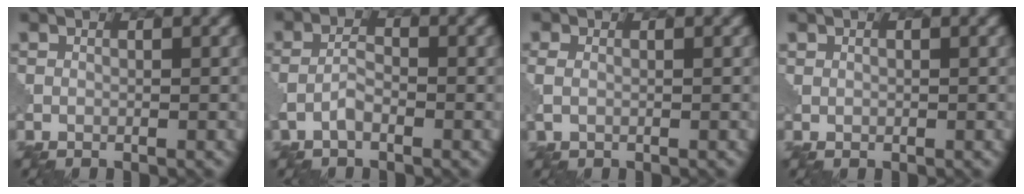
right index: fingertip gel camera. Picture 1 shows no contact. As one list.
[{"total": 1.8, "force": [-0.9, 0.8, 1.4], "torque": [-0.031, 0.005, -0.024]}, {"total": 1.5, "force": [0.1, 1.1, 1.0], "torque": [-0.024, -0.001, 0.004]}, {"total": 0.6, "force": [0.2, 0.6, 0.2], "torque": [0.001, -0.001, 0.006]}]